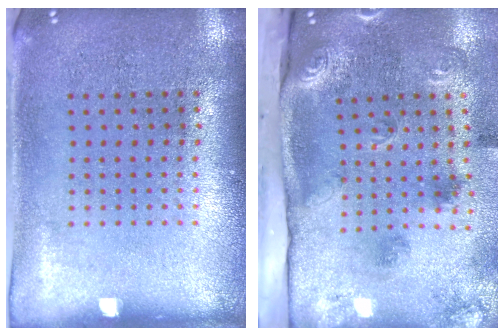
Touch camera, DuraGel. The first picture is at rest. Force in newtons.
{"total": 3.2, "press": 2.1, "slide": 2.5}